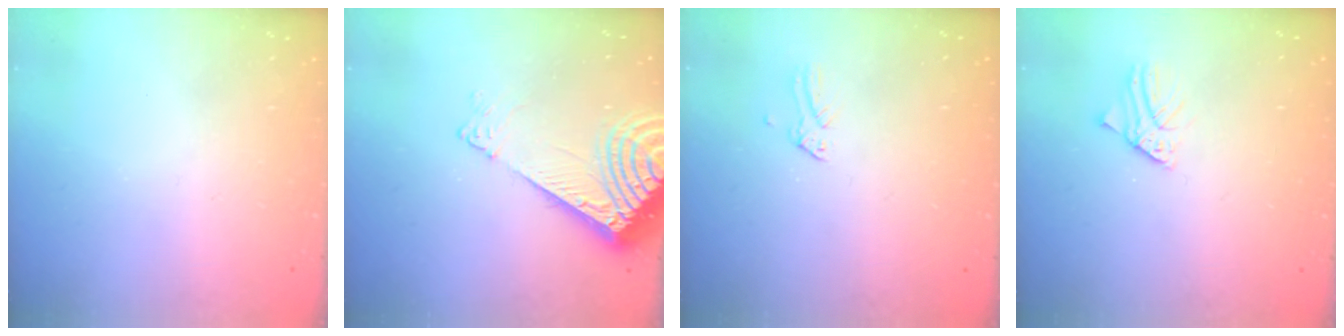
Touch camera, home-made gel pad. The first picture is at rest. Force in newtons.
{"total": 11.1, "press": 11.0, "slide": 1.5}
{"total": 0.0}
{"total": 1.6, "press": 1.6, "slide": 0.2}